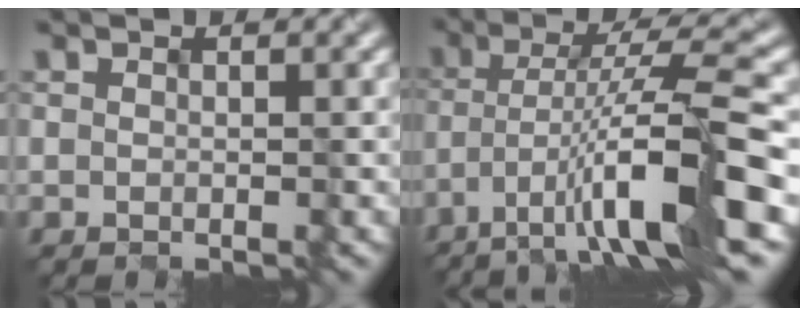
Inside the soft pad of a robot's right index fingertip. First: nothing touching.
{"total": 10.0, "force": [-4.3, 1.2, 9.0], "torque": [-0.142, 0.018, -0.076]}